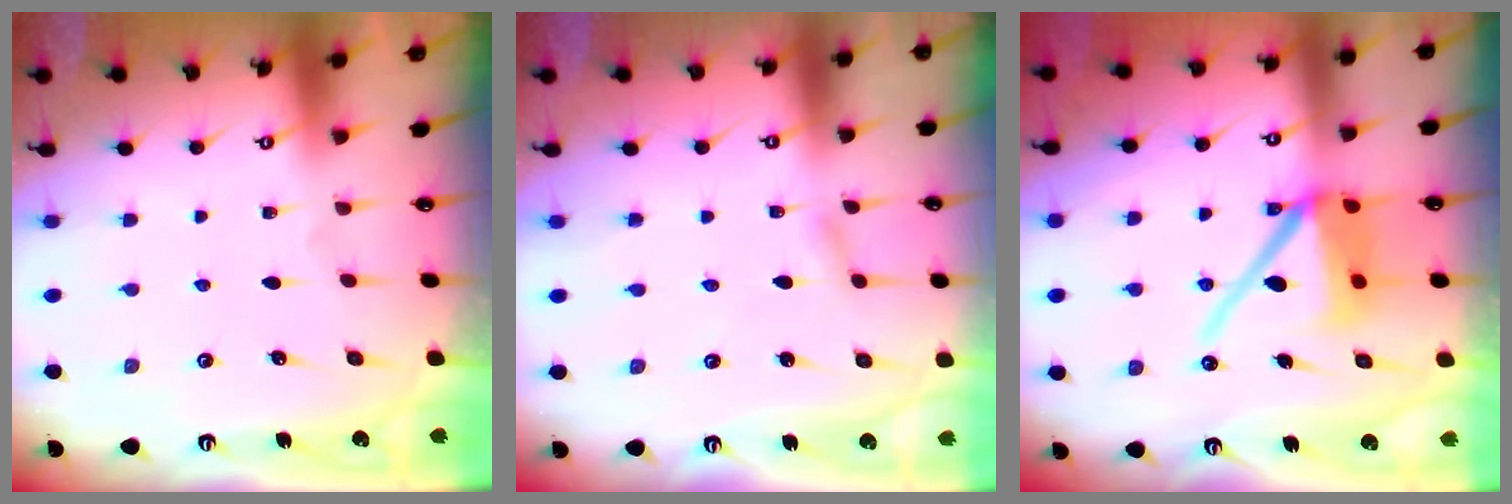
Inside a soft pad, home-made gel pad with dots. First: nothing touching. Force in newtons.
{"total": 2.3, "press": 2.3, "slide": 0.1}
{"total": 13.5, "press": 13.4, "slide": 1.7}